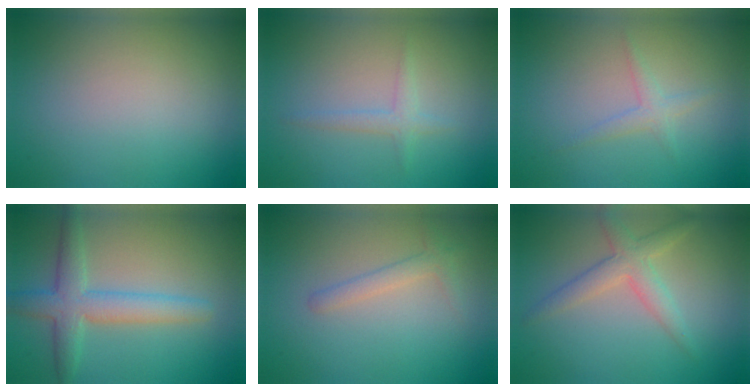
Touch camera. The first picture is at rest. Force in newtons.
{"total": 1.4, "press": 1.4, "slide": 0.0}
{"total": 1.4, "press": 1.4, "slide": 0.0}
{"total": 4.4, "press": 4.3, "slide": 0.2}
{"total": 1.6, "press": 1.6, "slide": 0.1}
{"total": 3.0, "press": 3.0, "slide": 0.1}